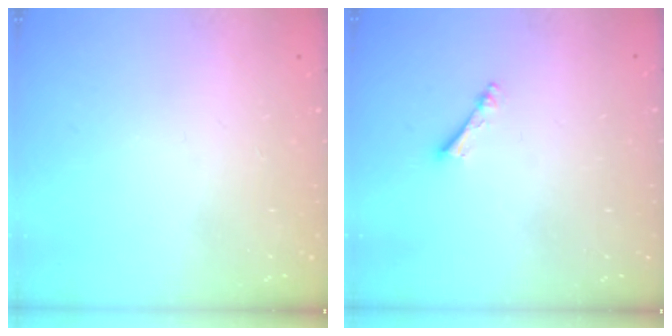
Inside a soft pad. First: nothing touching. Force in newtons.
{"total": 2.5, "press": 2.4, "slide": 0.5}